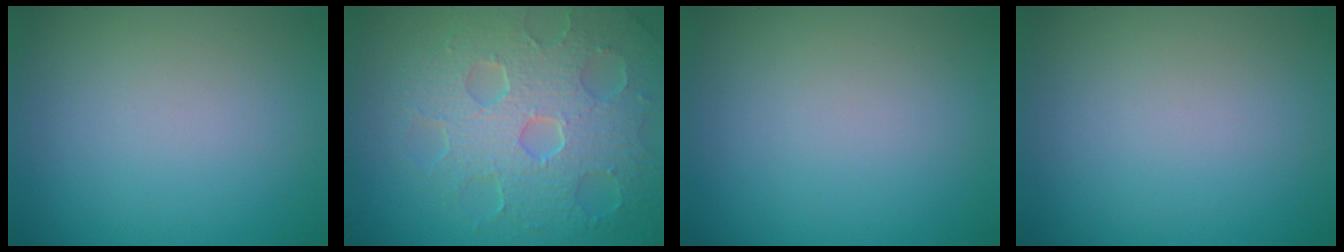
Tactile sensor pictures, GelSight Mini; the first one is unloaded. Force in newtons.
{"total": 8.1, "press": 5.8, "slide": 5.8}
{"total": 0.0}
{"total": 0.0}